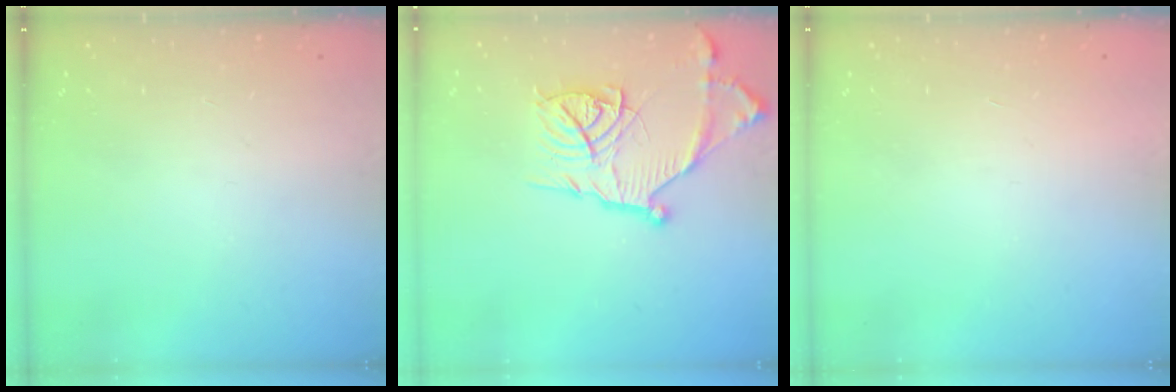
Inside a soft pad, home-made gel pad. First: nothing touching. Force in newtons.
{"total": 17.5, "press": 17.4, "slide": 1.6}
{"total": 1.7, "press": 1.7, "slide": 0.1}